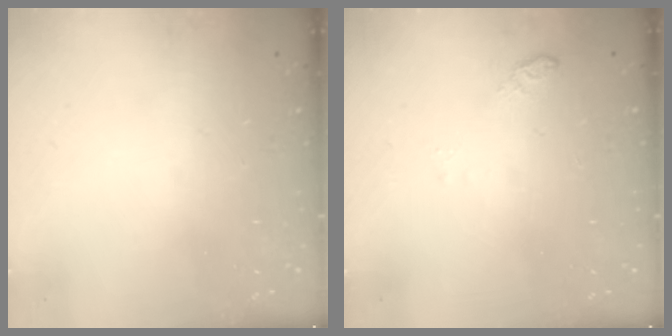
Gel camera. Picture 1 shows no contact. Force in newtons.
{"total": 4.3, "press": 4.2, "slide": 0.6}